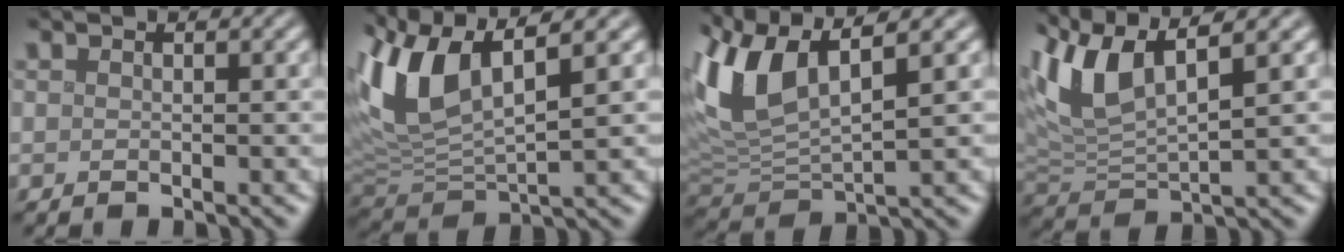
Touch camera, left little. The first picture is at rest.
{"total": 9.0, "force": [3.8, 3.6, 7.4], "torque": [-0.169, 0.015, 0.068]}
{"total": 8.2, "force": [3.9, 3.1, 6.6], "torque": [-0.153, 0.016, 0.071]}
{"total": 6.7, "force": [3.7, 2.1, 5.2], "torque": [-0.119, 0.010, 0.070]}